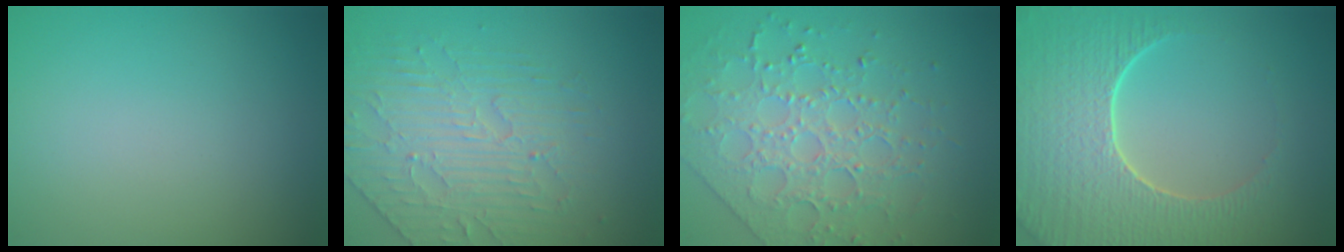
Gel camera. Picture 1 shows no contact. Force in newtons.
{"total": 4.1, "press": 3.5, "slide": 2.1}
{"total": 4.0, "press": 4.0, "slide": 0.1}
{"total": 7.6, "press": 5.9, "slide": 4.8}